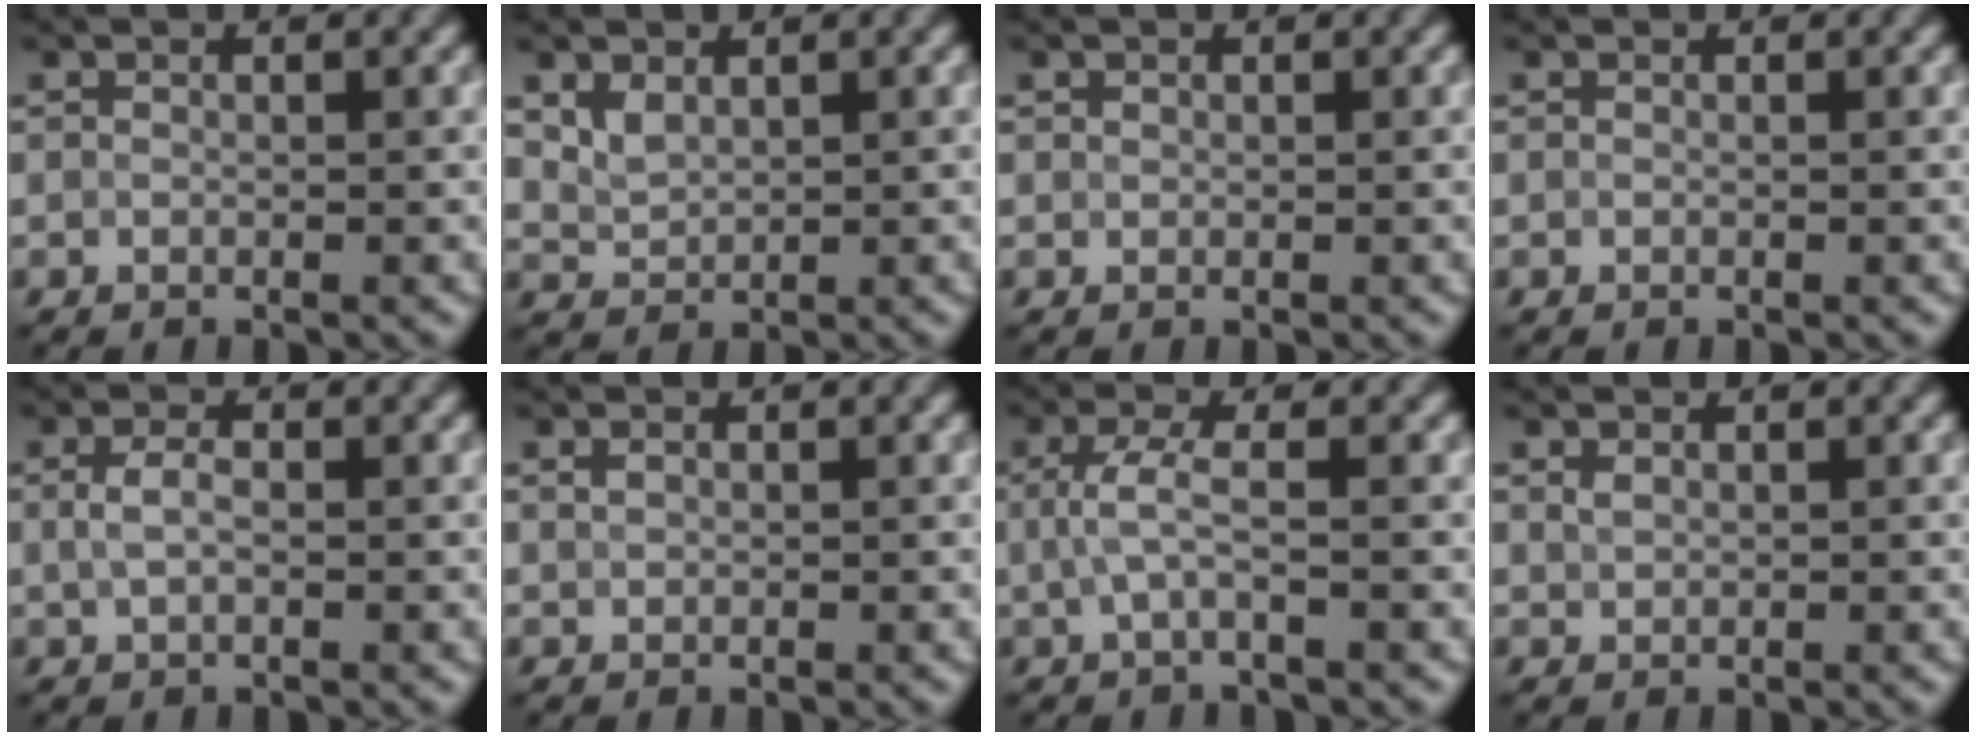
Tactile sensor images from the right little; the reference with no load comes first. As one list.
[{"total": 1.8, "force": [1.1, 1.2, 0.8], "torque": [-0.018, -0.003, 0.028]}, {"total": 0.5, "force": [0.3, 0.4, 0.0], "torque": [0.004, -0.002, 0.007]}, {"total": 0.0}, {"total": 1.7, "force": [0.2, 0.9, 1.5], "torque": [-0.035, 0.001, 0.003]}, {"total": 0.6, "force": [0.3, 0.4, 0.3], "torque": [-0.007, 0.000, 0.009]}, {"total": 2.2, "force": [0.0, 0.5, 2.2], "torque": [-0.051, 0.003, 0.001]}, {"total": 0.8, "force": [0.5, 0.5, 0.3], "torque": [-0.009, -0.001, 0.014]}]